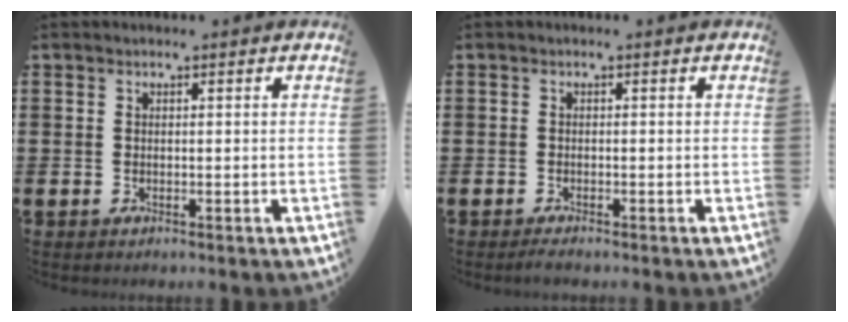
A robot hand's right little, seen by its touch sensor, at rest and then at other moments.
{"total": 0.8, "force": [-0.6, 0.1, 0.6], "torque": [-0.009, -0.002, -0.012]}